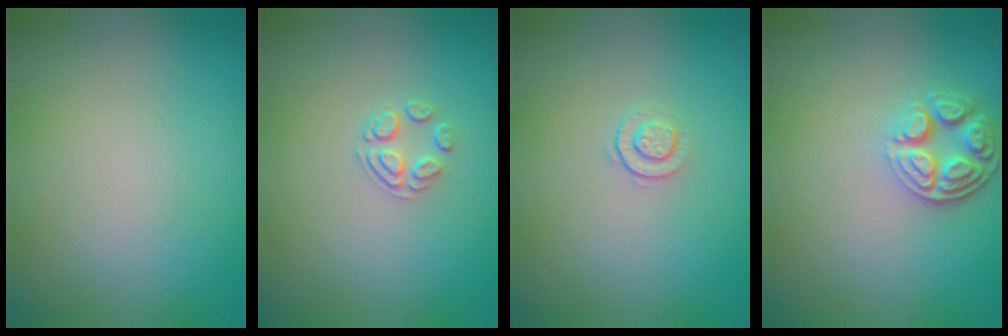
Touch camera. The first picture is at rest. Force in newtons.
{"total": 1.7, "press": 1.0, "slide": 1.4}
{"total": 1.1, "press": 0.7, "slide": 0.9}
{"total": 3.9, "press": 3.1, "slide": 2.4}